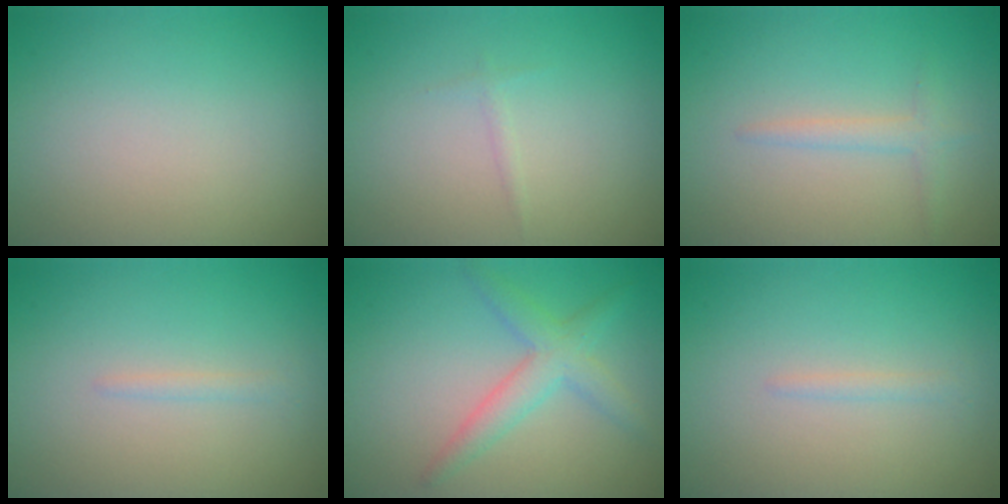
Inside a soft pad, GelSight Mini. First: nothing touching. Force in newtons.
{"total": 0.5, "press": 0.5, "slide": 0.1}
{"total": 1.5, "press": 1.5, "slide": 0.1}
{"total": 0.8, "press": 0.7, "slide": 0.1}
{"total": 3.3, "press": 3.3, "slide": 0.1}
{"total": 0.8, "press": 0.7, "slide": 0.1}